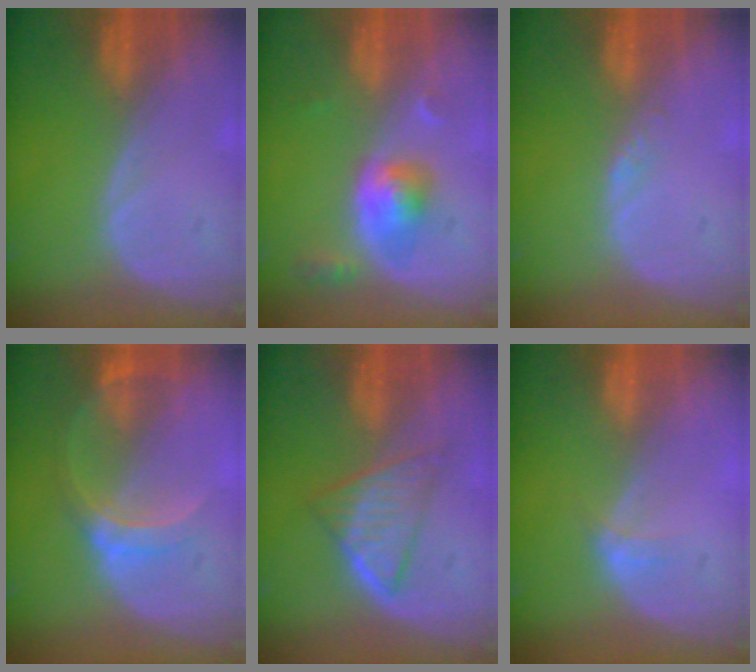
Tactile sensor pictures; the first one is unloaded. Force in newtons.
{"total": 5.2, "press": 4.8, "slide": 2.0}
{"total": 1.1, "press": 1.1, "slide": 0.1}
{"total": 6.3, "press": 5.6, "slide": 2.8}
{"total": 5.6, "press": 5.5, "slide": 1.4}
{"total": 1.6, "press": 1.3, "slide": 1.0}